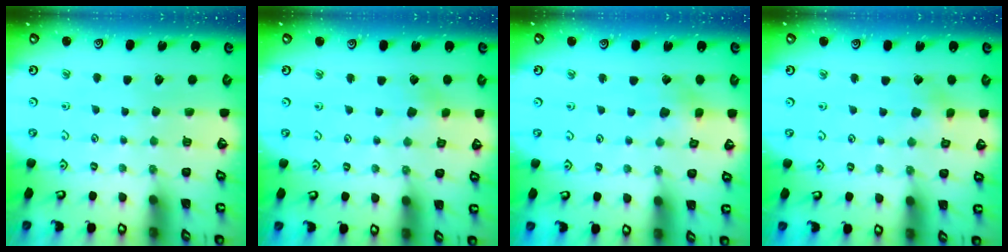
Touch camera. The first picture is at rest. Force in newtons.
{"total": 1.9, "press": 1.9, "slide": 0.2}
{"total": 3.6, "press": 3.6, "slide": 0.4}
{"total": 2.1, "press": 2.1, "slide": 0.2}